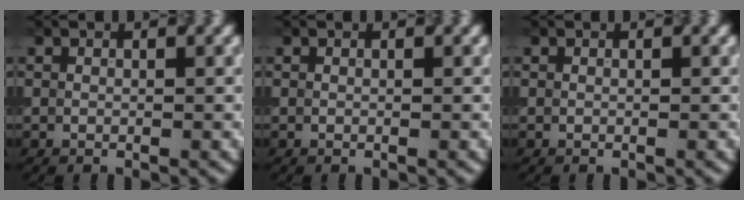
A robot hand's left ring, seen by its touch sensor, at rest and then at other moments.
{"total": 0.0}
{"total": 0.0}